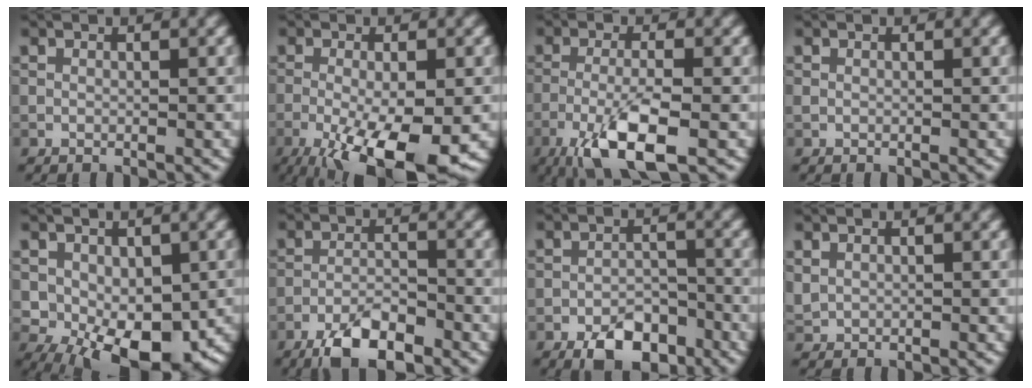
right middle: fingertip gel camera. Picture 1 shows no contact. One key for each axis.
{"total": 10.3, "fx": -4.2, "fy": 3.1, "fz": 8.9, "tx": -0.156, "ty": -0.017, "tz": -0.059}
{"total": 6.5, "fx": -3.4, "fy": 1.5, "fz": 5.4, "tx": -0.107, "ty": -0.003, "tz": -0.069}
{"total": 0.0}
{"total": 8.2, "fx": -2.2, "fy": 4.9, "fz": 6.2, "tx": -0.096, "ty": -0.013, "tz": -0.035}
{"total": 5.6, "fx": -4.0, "fy": 1.7, "fz": 3.5, "tx": -0.062, "ty": -0.001, "tz": -0.074}
{"total": 5.3, "fx": -3.5, "fy": 2.6, "fz": 3.0, "tx": -0.038, "ty": -0.003, "tz": -0.057}
{"total": 0.7, "fx": 0.5, "fy": 0.5, "fz": 0.2, "tx": -0.007, "ty": 0.000, "tz": 0.014}